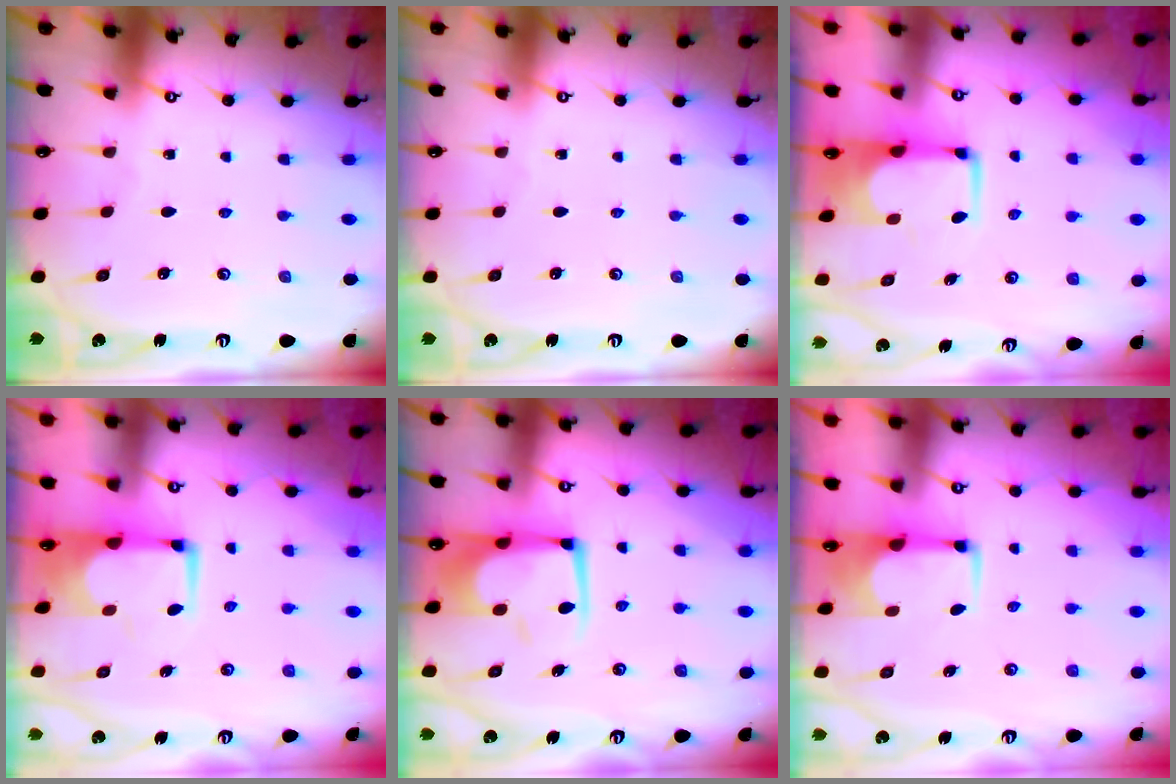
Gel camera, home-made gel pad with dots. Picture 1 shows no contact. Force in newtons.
{"total": 0.0}
{"total": 2.7, "press": 2.7, "slide": 0.5}
{"total": 4.2, "press": 4.2, "slide": 0.5}
{"total": 11.3, "press": 11.2, "slide": 1.4}
{"total": 1.9, "press": 1.6, "slide": 1.0}